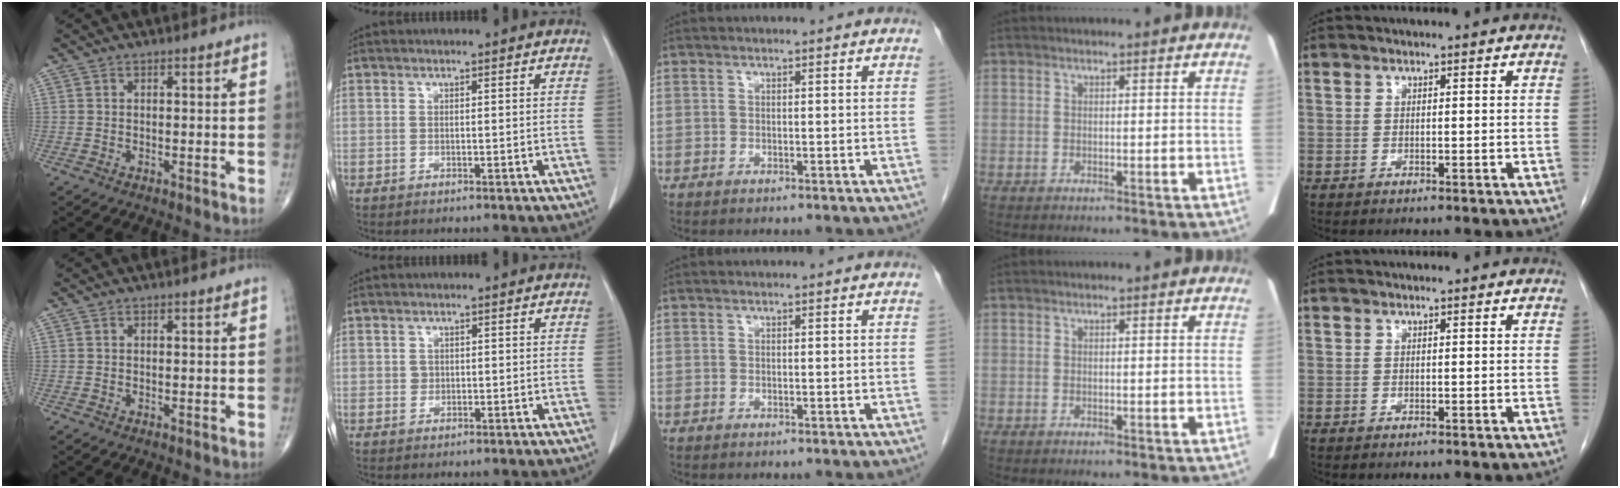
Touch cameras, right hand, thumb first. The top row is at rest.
{"index": {"total": 0.9, "force": [0.1, 0.9, 0.2], "torque": [-0.001, 0.002, 0.002]}}